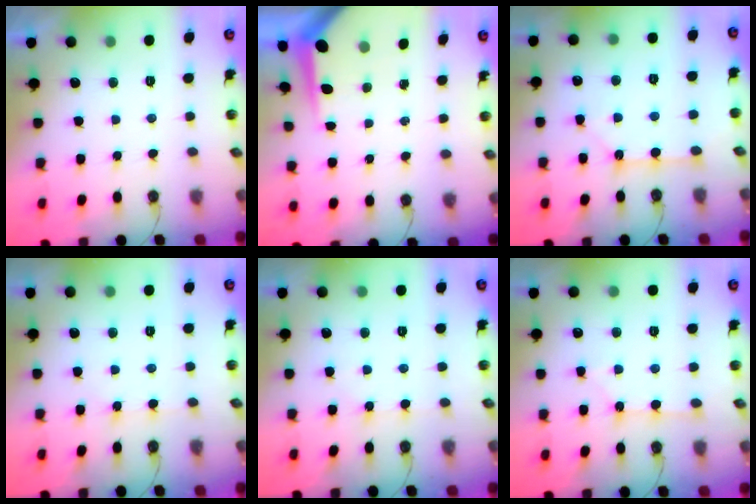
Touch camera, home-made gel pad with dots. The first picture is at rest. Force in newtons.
{"total": 5.4, "press": 5.4, "slide": 0.6}
{"total": 5.2, "press": 5.2, "slide": 0.5}
{"total": 2.9, "press": 2.9, "slide": 0.3}
{"total": 2.8, "press": 2.8, "slide": 0.3}
{"total": 2.6, "press": 2.6, "slide": 0.3}